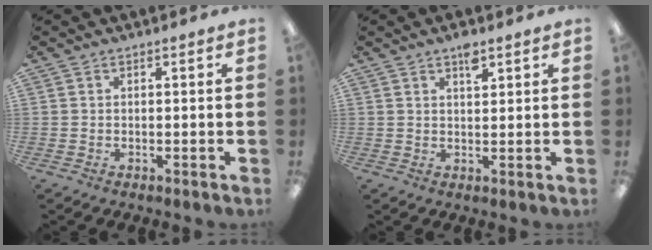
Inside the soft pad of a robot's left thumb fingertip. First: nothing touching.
{"total": 3.5, "force": [2.4, 1.3, 2.1], "torque": [-0.023, -0.011, 0.037]}